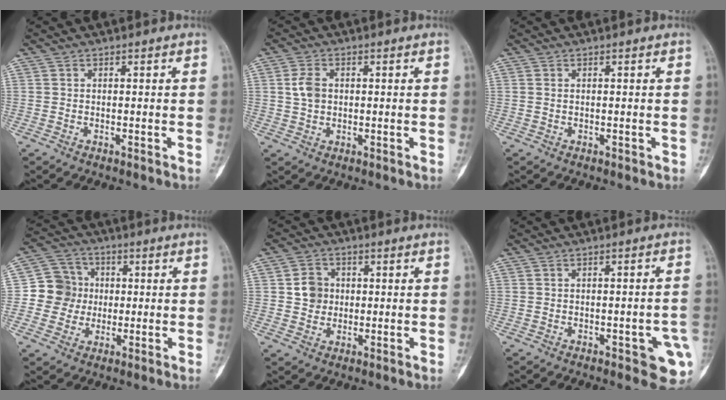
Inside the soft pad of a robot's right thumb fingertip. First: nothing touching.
{"total": 4.0, "force": [0.4, 2.9, 2.8], "torque": [-0.047, 0.003, 0.004]}
{"total": 0.5, "force": [0.0, 0.4, 0.2], "torque": [-0.002, 0.001, -0.001]}
{"total": 8.9, "force": [-0.3, 8.6, 2.3], "torque": [0.008, 0.016, -0.014]}
{"total": 5.2, "force": [0.3, 4.7, 2.2], "torque": [-0.013, 0.004, 0.001]}
{"total": 8.2, "force": [-2.7, 3.2, 7.0], "torque": [-0.057, 0.015, -0.031]}